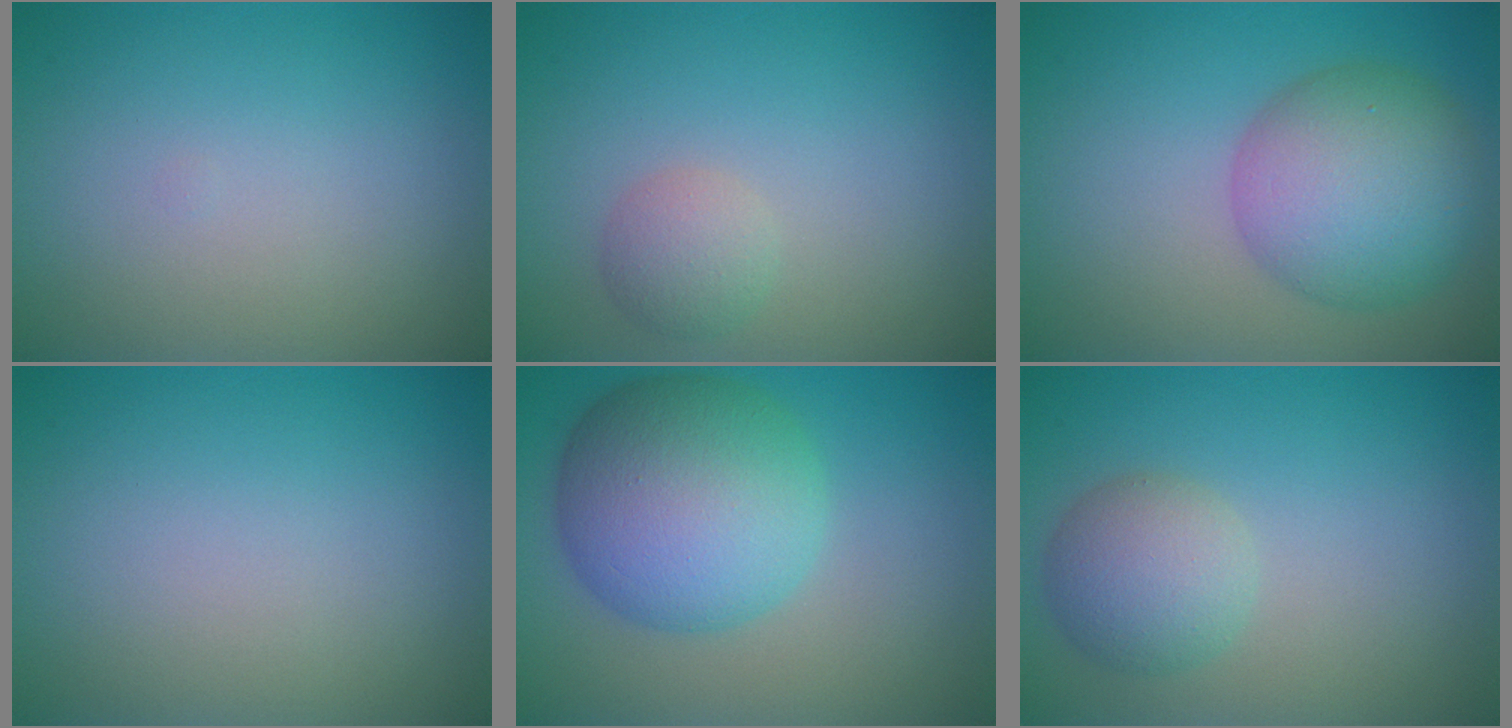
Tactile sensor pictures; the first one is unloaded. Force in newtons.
{"total": 2.0, "press": 2.0, "slide": 0.0}
{"total": 7.7, "press": 7.7, "slide": 0.3}
{"total": 0.0}
{"total": 9.7, "press": 9.7, "slide": 0.1}
{"total": 2.8, "press": 2.8, "slide": 0.3}